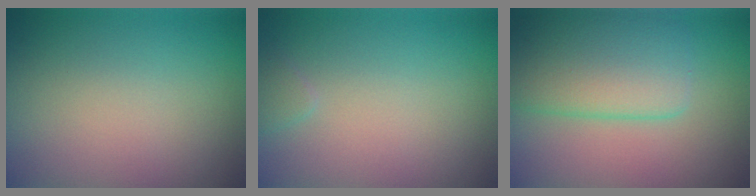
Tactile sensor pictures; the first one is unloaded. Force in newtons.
{"total": 0.6, "press": 0.6, "slide": 0.1}
{"total": 5.7, "press": 5.7, "slide": 0.2}